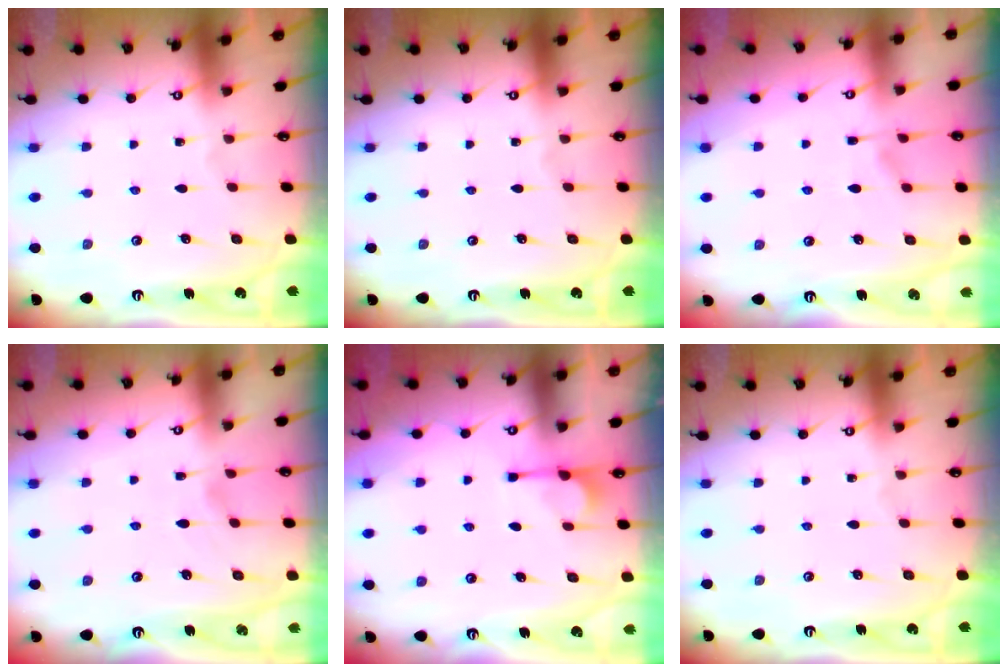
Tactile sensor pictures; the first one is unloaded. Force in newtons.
{"total": 0.0}
{"total": 1.3, "press": 0.3, "slide": 1.2}
{"total": 1.1, "press": 0.6, "slide": 1.0}
{"total": 0.8, "press": 0.1, "slide": 0.8}
{"total": 0.0}